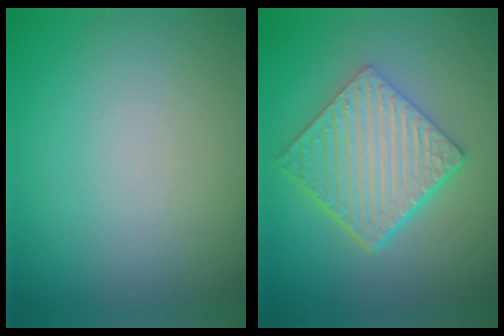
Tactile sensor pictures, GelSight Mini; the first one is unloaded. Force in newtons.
{"total": 6.5, "press": 4.6, "slide": 4.5}